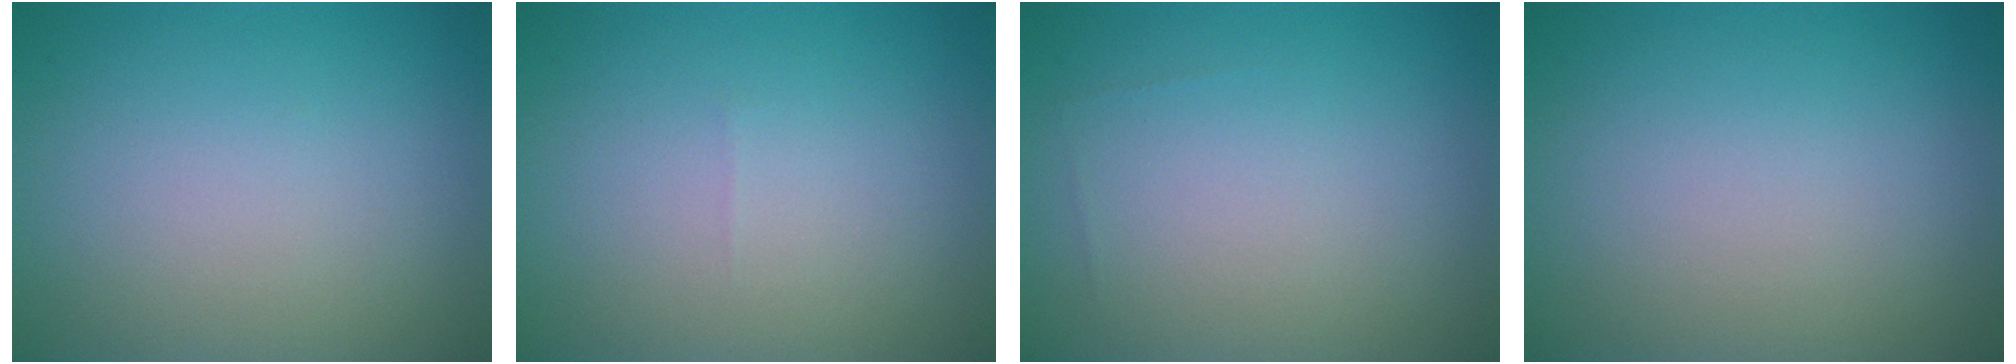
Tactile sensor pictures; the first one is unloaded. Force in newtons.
{"total": 0.0}
{"total": 0.0}
{"total": 0.0}